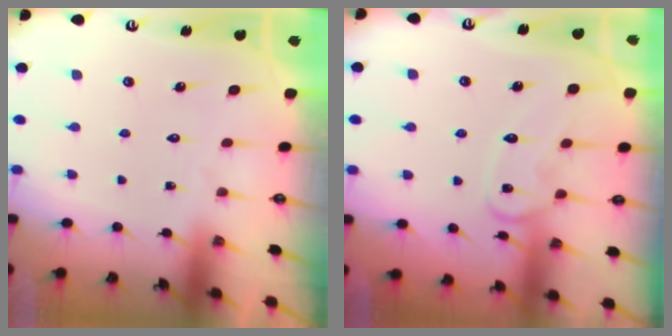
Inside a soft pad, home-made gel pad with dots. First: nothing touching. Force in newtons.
{"total": 11.4, "press": 11.3, "slide": 0.9}